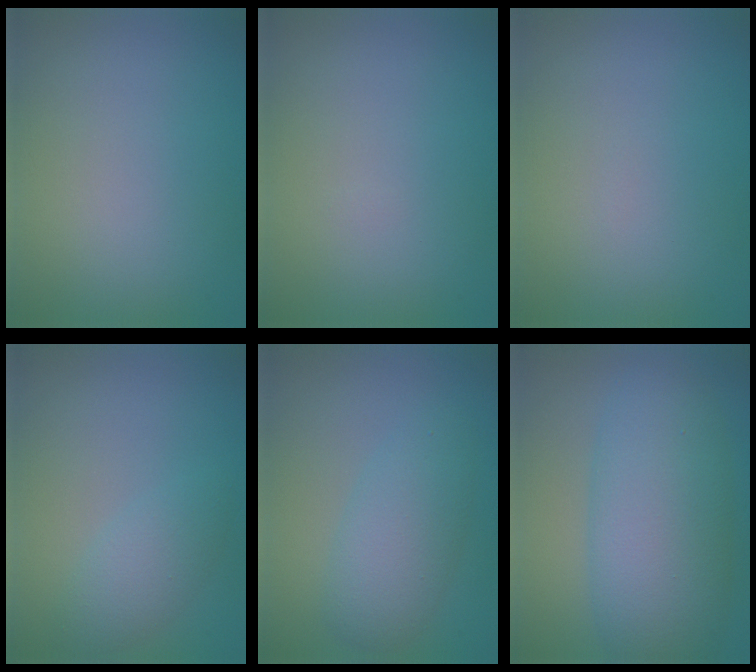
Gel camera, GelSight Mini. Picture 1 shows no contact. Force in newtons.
{"total": 0.0}
{"total": 0.0}
{"total": 2.3, "press": 2.3, "slide": 0.1}
{"total": 3.8, "press": 3.8, "slide": 0.1}
{"total": 8.6, "press": 8.6, "slide": 0.4}